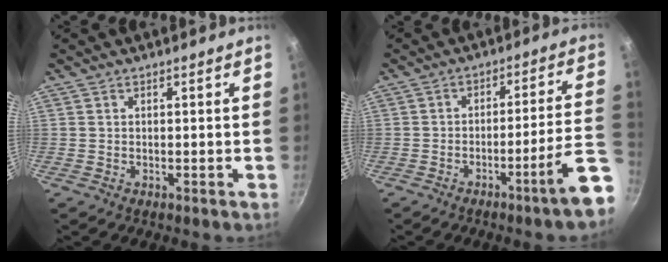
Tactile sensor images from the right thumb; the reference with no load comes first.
{"total": 10.9, "force": [-5.7, 0.3, 9.3], "torque": [-0.114, 0.045, -0.080]}